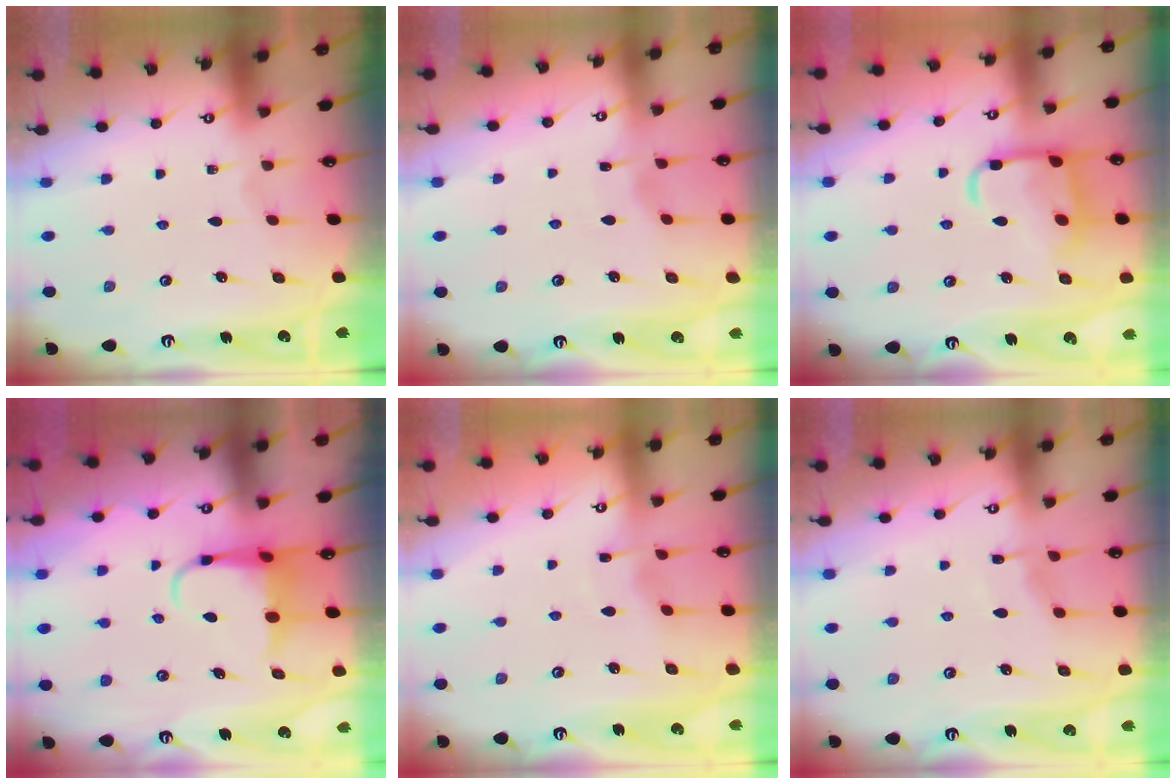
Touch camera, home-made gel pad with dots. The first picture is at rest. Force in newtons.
{"total": 2.6, "press": 2.6, "slide": 0.3}
{"total": 13.8, "press": 13.7, "slide": 1.2}
{"total": 5.8, "press": 5.7, "slide": 1.1}
{"total": 2.9, "press": 2.9, "slide": 0.1}
{"total": 5.3, "press": 5.3, "slide": 0.6}